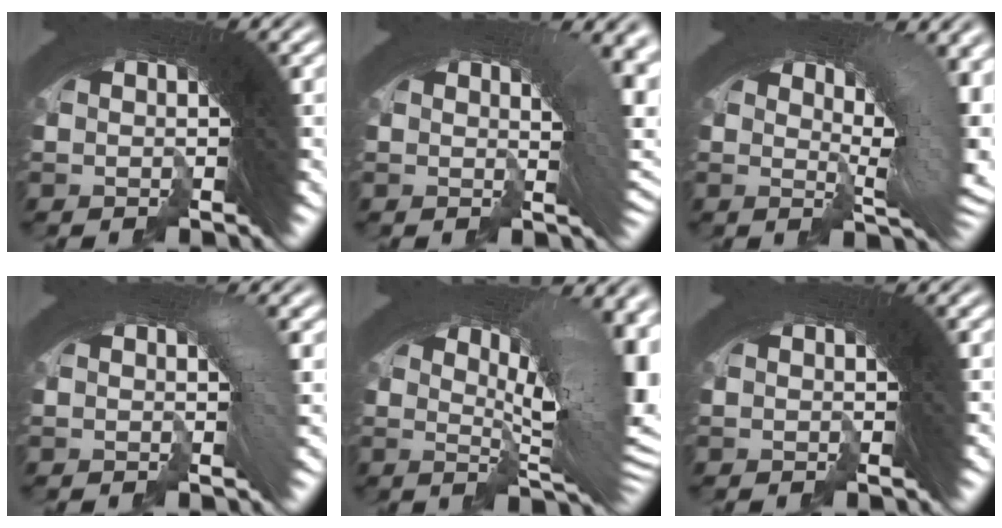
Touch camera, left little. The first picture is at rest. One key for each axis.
{"total": 5.5, "fx": 0.7, "fy": 2.6, "fz": 4.8, "tx": -0.035, "ty": 0.013, "tz": 0.001}
{"total": 7.7, "fx": 1.0, "fy": 2.9, "fz": 7.1, "tx": -0.074, "ty": 0.006, "tz": 0.008}
{"total": 1.9, "fx": -0.2, "fy": 0.5, "fz": 1.8, "tx": -0.017, "ty": 0.006, "tz": -0.006}
{"total": 11.0, "fx": 1.2, "fy": 4.5, "fz": 10.0, "tx": -0.107, "ty": 0.018, "tz": 0.006}
{"total": 0.0}